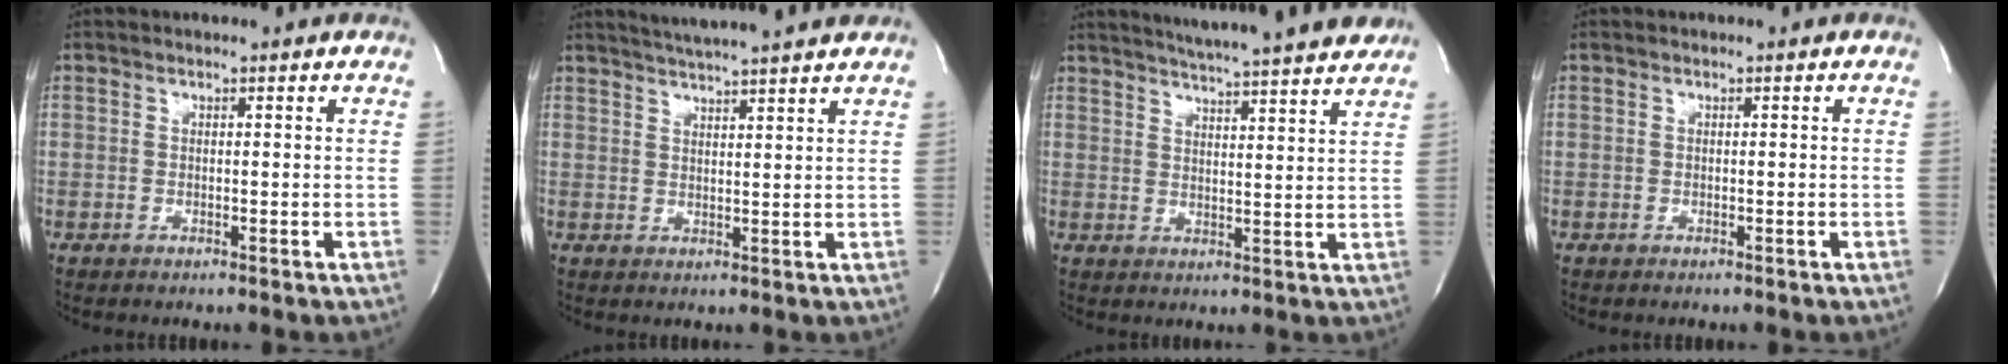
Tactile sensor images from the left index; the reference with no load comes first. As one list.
[{"total": 10.3, "force": [9.2, -0.6, 4.5], "torque": [-0.078, 0.018, 0.125]}, {"total": 21.9, "force": [20.0, 0.3, 9.0], "torque": [-0.140, -0.050, 0.256]}, {"total": 0.0}]